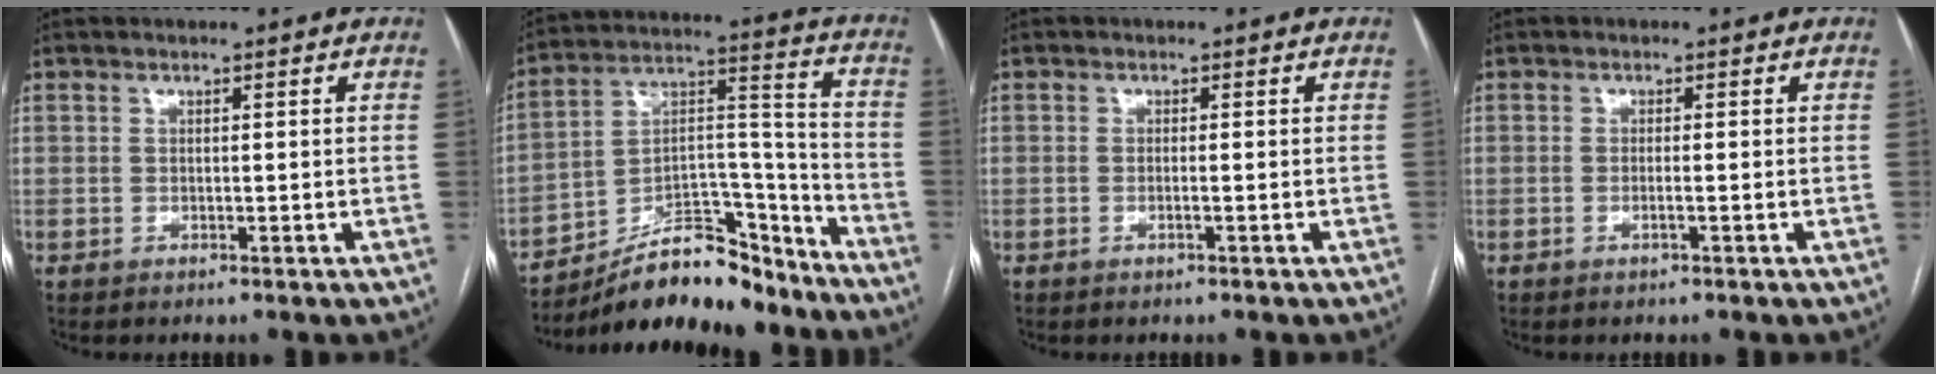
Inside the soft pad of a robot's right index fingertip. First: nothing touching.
{"total": 18.1, "force": [-15.4, 5.7, 7.6], "torque": [-0.125, 0.043, -0.255]}
{"total": 0.6, "force": [-0.3, -0.1, 0.6], "torque": [-0.011, 0.000, -0.004]}
{"total": 0.9, "force": [-0.3, -0.1, 0.8], "torque": [-0.016, -0.001, -0.006]}